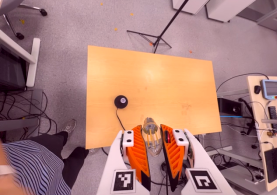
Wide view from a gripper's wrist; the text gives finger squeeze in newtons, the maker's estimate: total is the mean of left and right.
{"total": 21.6, "left": 25.9, "right": 17.3}